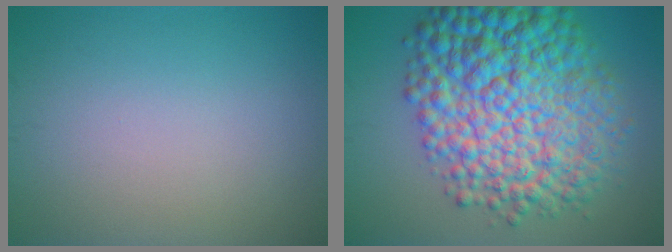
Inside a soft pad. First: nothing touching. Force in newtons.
{"total": 13.2, "press": 13.2, "slide": 0.2}